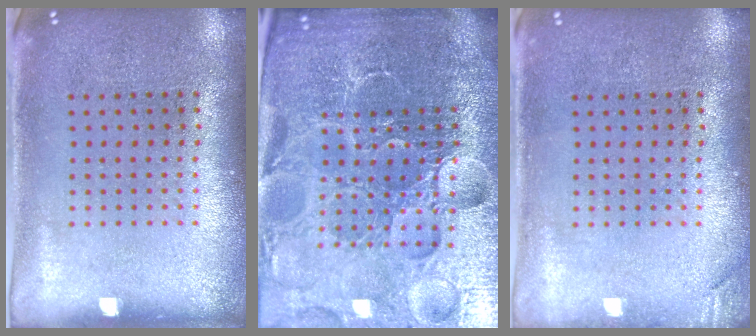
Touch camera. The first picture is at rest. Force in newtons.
{"total": 6.8, "press": 5.9, "slide": 3.2}
{"total": 1.1, "press": 1.1, "slide": 0.3}